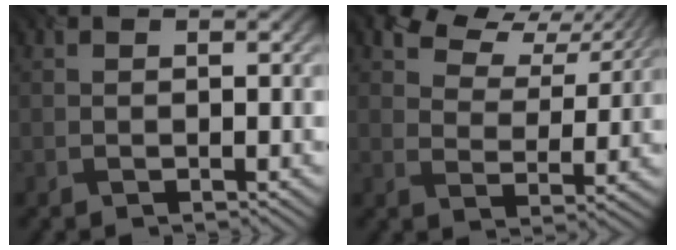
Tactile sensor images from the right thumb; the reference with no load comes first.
{"total": 8.1, "force": [6.6, 3.6, 3.2], "torque": [-0.065, 0.010, 0.107]}